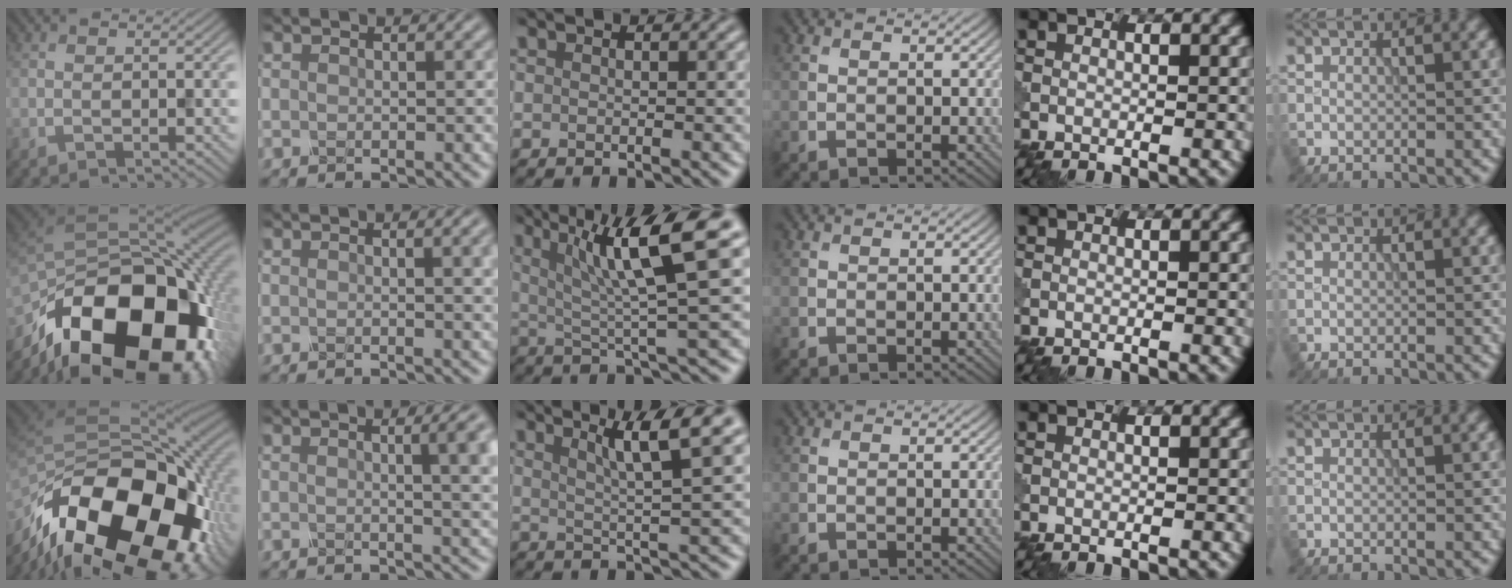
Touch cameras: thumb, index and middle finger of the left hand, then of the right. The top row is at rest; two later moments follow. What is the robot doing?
{"motion": "shake", "object": "salt shaker"}